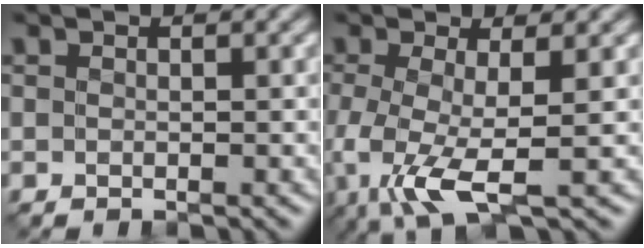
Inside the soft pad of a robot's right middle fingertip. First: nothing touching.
{"total": 6.0, "force": [-2.0, 1.7, 5.4], "torque": [-0.130, -0.019, -0.041]}